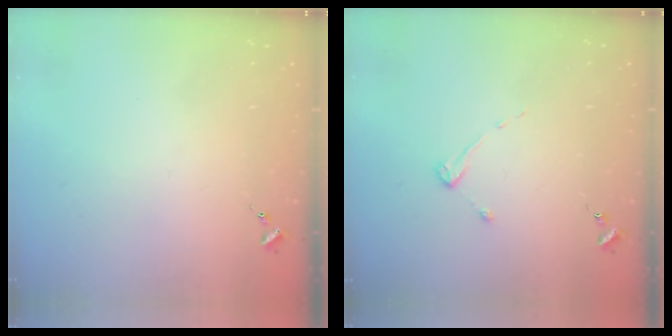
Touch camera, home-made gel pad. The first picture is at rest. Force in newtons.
{"total": 2.6, "press": 2.5, "slide": 0.4}